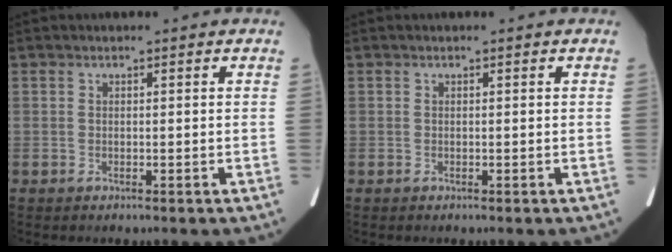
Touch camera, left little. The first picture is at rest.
{"total": 0.0}